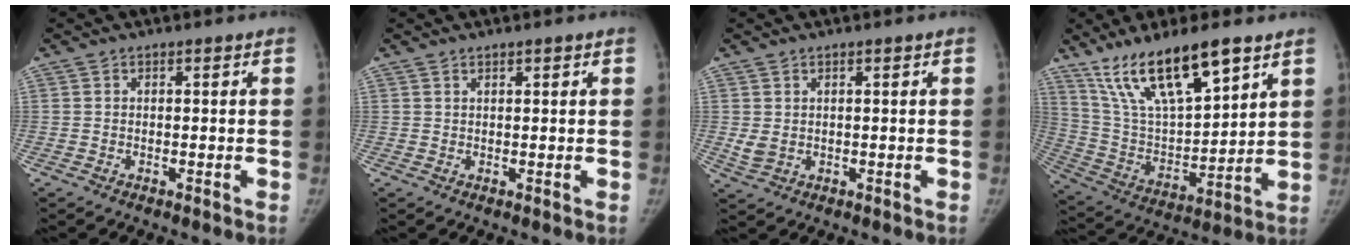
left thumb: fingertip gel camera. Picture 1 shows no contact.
{"total": 1.0, "force": [0.7, 0.3, 0.5], "torque": [-0.005, -0.002, 0.010]}
{"total": 2.5, "force": [0.4, 1.8, 1.7], "torque": [-0.031, -0.004, 0.014]}
{"total": 19.6, "force": [12.6, 6.4, 13.6], "torque": [-0.219, -0.051, 0.247]}